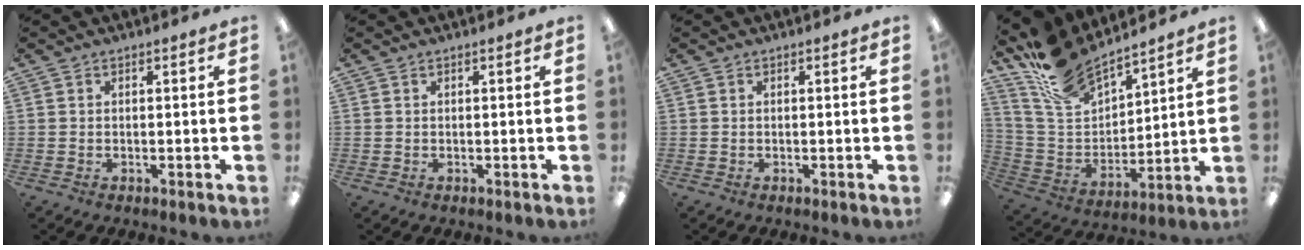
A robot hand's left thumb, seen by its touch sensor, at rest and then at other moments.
{"total": 0.0}
{"total": 0.0}
{"total": 16.4, "force": [14.0, 6.4, 5.7], "torque": [-0.147, -0.089, 0.263]}